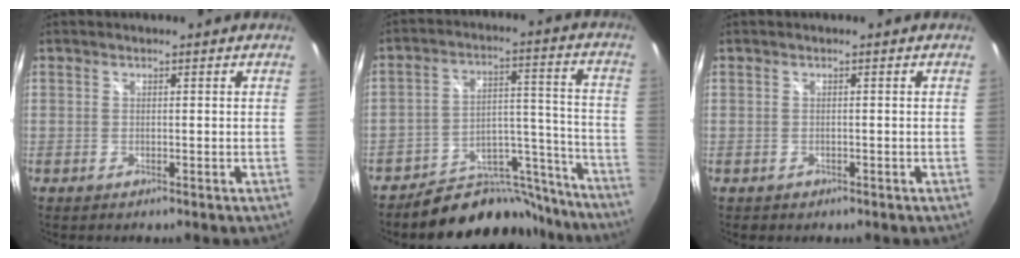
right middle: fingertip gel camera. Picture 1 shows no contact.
{"total": 17.5, "force": [-15.9, 6.8, 2.9], "torque": [-0.028, 0.069, -0.220]}
{"total": 1.0, "force": [-0.5, 0.8, 0.2], "torque": [-0.005, -0.002, -0.005]}